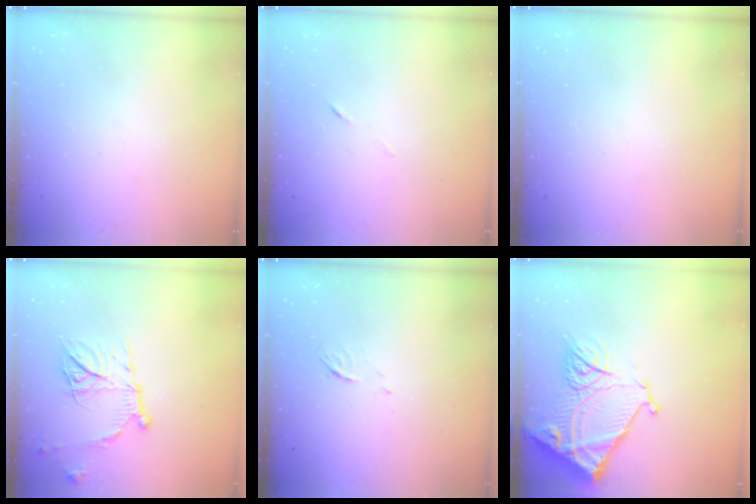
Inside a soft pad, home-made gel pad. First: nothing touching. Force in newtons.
{"total": 4.5, "press": 4.5, "slide": 0.6}
{"total": 0.0}
{"total": 14.7, "press": 14.7, "slide": 0.2}
{"total": 3.9, "press": 3.9, "slide": 0.4}
{"total": 18.5, "press": 18.4, "slide": 1.9}